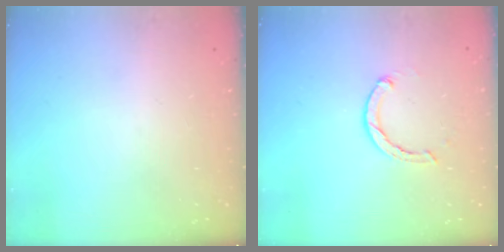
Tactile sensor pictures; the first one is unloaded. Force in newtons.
{"total": 2.4, "press": 2.4, "slide": 0.1}